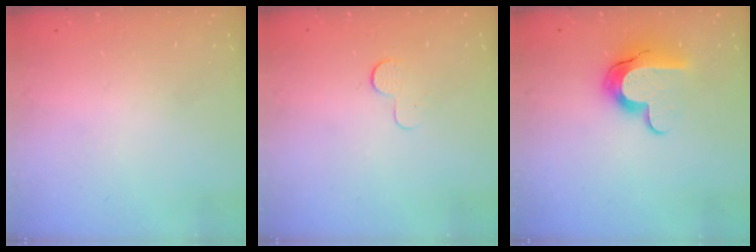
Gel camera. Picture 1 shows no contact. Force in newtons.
{"total": 3.9, "press": 3.9, "slide": 0.4}
{"total": 11.1, "press": 11.1, "slide": 0.8}